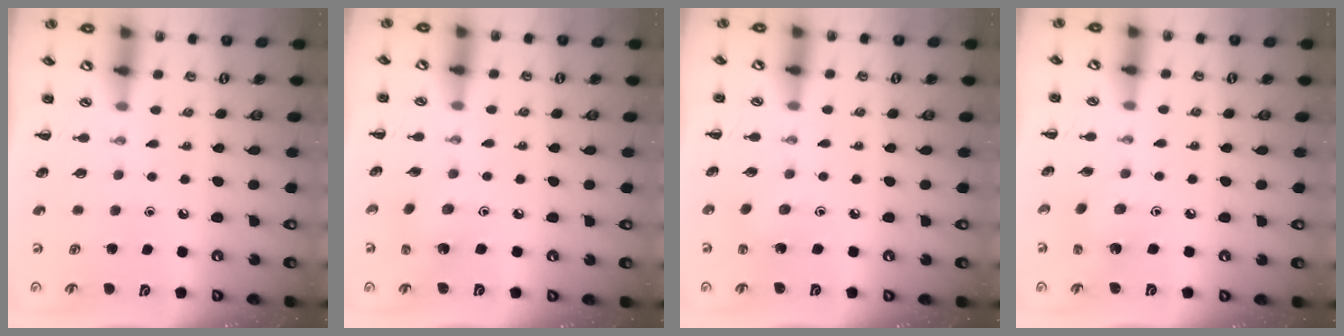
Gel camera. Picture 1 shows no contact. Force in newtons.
{"total": 2.1, "press": 1.9, "slide": 0.7}
{"total": 2.5, "press": 2.4, "slide": 0.8}
{"total": 1.4, "press": 1.3, "slide": 0.6}